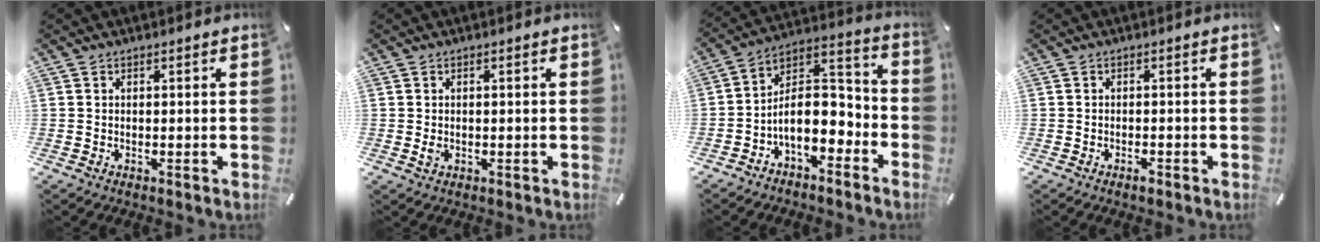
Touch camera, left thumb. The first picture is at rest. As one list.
[{"total": 1.3, "force": [0.0, 0.7, 1.1], "torque": [-0.021, 0.002, 0.000]}, {"total": 11.3, "force": [-3.9, 7.1, 7.9], "torque": [-0.136, 0.009, -0.071]}, {"total": 1.6, "force": [-1.0, 0.7, 1.0], "torque": [-0.019, 0.003, -0.019]}]